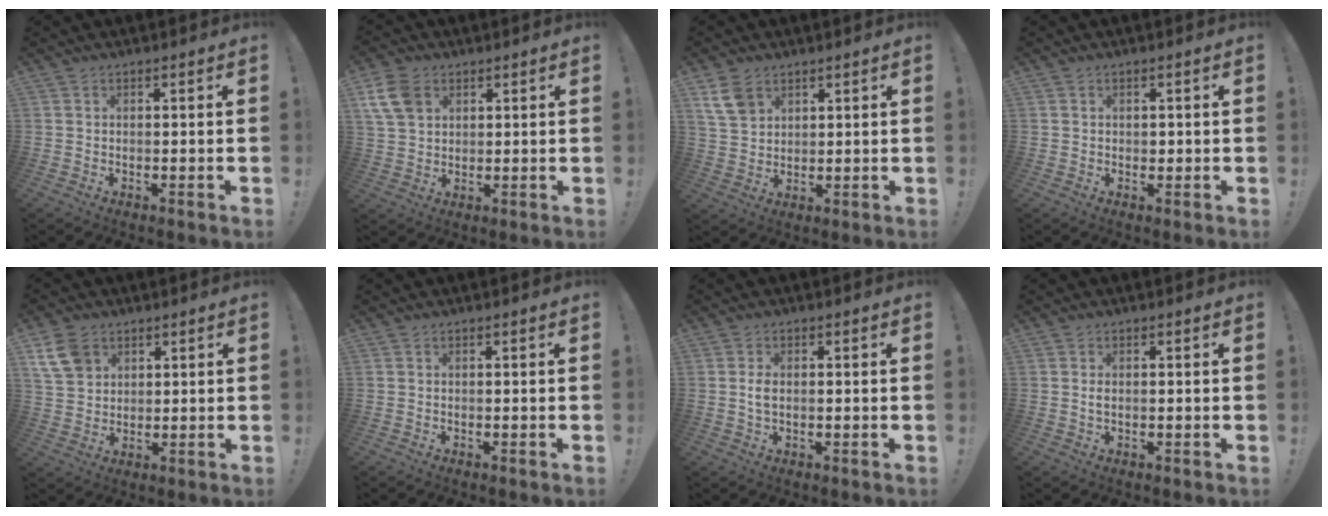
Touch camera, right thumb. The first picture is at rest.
{"total": 9.8, "force": [4.1, 6.9, 5.5], "torque": [-0.112, -0.004, 0.084]}
{"total": 8.0, "force": [4.6, 5.3, 3.8], "torque": [-0.070, -0.014, 0.091]}
{"total": 1.0, "force": [0.1, 0.9, 0.3], "torque": [0.002, 0.000, 0.001]}
{"total": 9.6, "force": [5.0, 7.1, 4.2], "torque": [-0.075, -0.017, 0.100]}
{"total": 0.0}
{"total": 2.8, "force": [-0.2, 1.6, 2.3], "torque": [-0.042, -0.002, -0.007]}
{"total": 1.0, "force": [0.0, 0.5, 0.9], "torque": [-0.018, 0.002, -0.001]}